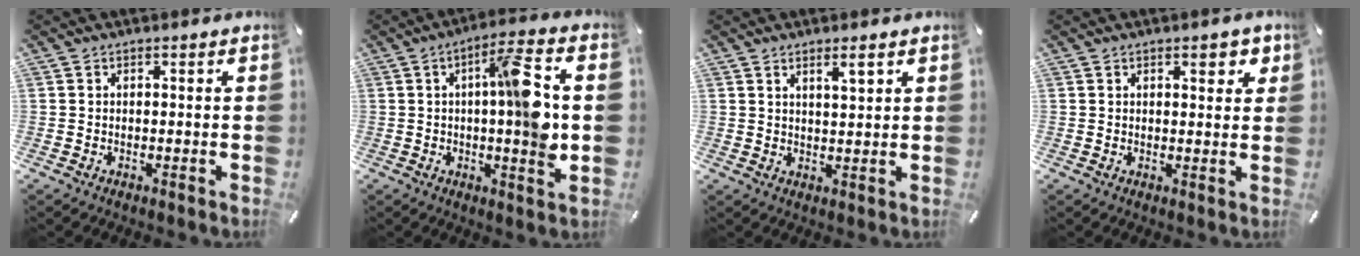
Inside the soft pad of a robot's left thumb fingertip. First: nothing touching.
{"total": 14.4, "force": [1.1, 2.8, 14.1], "torque": [-0.218, -0.005, 0.013]}
{"total": 3.3, "force": [2.4, 0.5, 2.3], "torque": [-0.039, -0.008, 0.040]}
{"total": 3.1, "force": [1.7, 1.5, 2.1], "torque": [-0.021, -0.005, 0.025]}